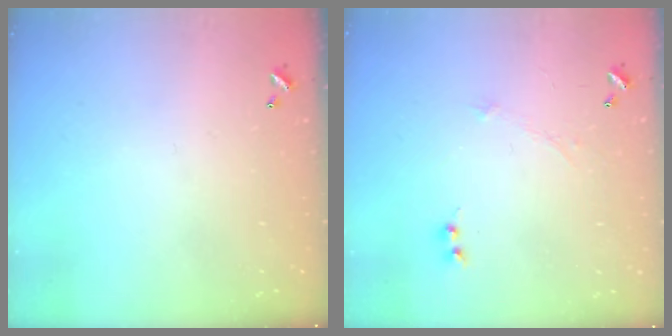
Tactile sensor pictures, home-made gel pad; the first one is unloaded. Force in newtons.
{"total": 0.0}